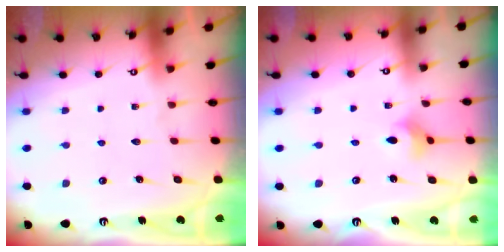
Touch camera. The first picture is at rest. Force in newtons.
{"total": 3.8, "press": 3.7, "slide": 0.4}